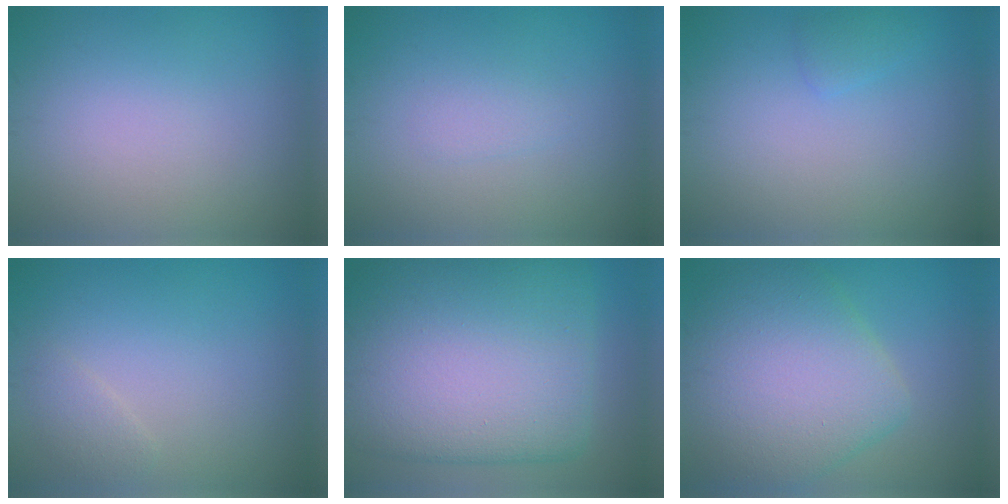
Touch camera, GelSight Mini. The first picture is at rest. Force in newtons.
{"total": 1.0, "press": 1.0, "slide": 0.1}
{"total": 0.9, "press": 0.9, "slide": 0.0}
{"total": 1.2, "press": 1.2, "slide": 0.1}
{"total": 16.5, "press": 16.5, "slide": 0.4}
{"total": 9.3, "press": 9.3, "slide": 0.6}